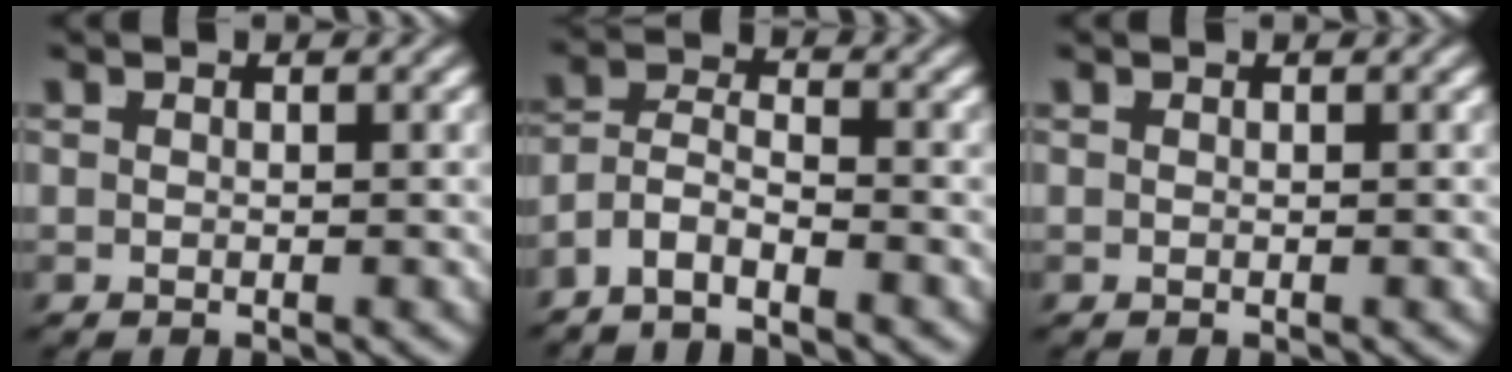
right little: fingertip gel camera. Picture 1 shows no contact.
{"total": 6.6, "force": [-3.1, 5.1, 2.7], "torque": [-0.075, -0.030, -0.056]}
{"total": 0.0}